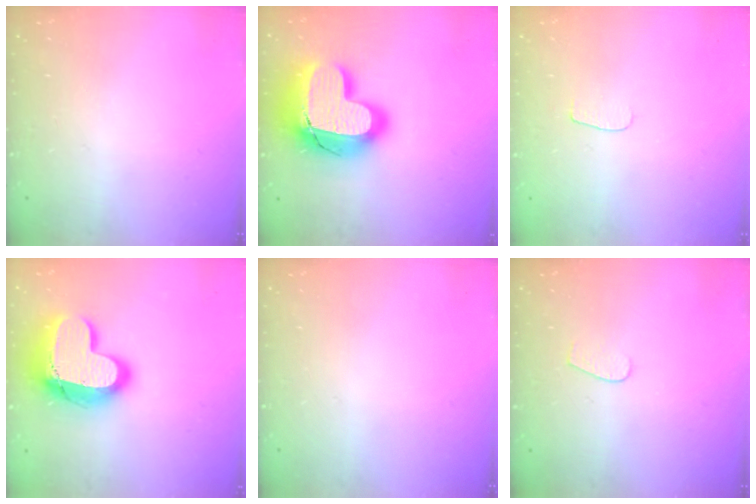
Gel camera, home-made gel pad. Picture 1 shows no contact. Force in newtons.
{"total": 23.0, "press": 22.9, "slide": 1.6}
{"total": 3.6, "press": 3.6, "slide": 0.4}
{"total": 23.1, "press": 23.0, "slide": 1.7}
{"total": 0.0}
{"total": 3.3, "press": 3.3, "slide": 0.2}